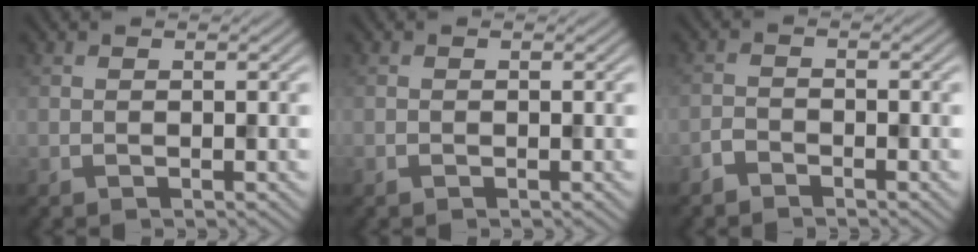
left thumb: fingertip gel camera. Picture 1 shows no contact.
{"total": 0.0}
{"total": 1.7, "force": [-1.5, 0.5, 0.5], "torque": [-0.009, 0.001, -0.036]}